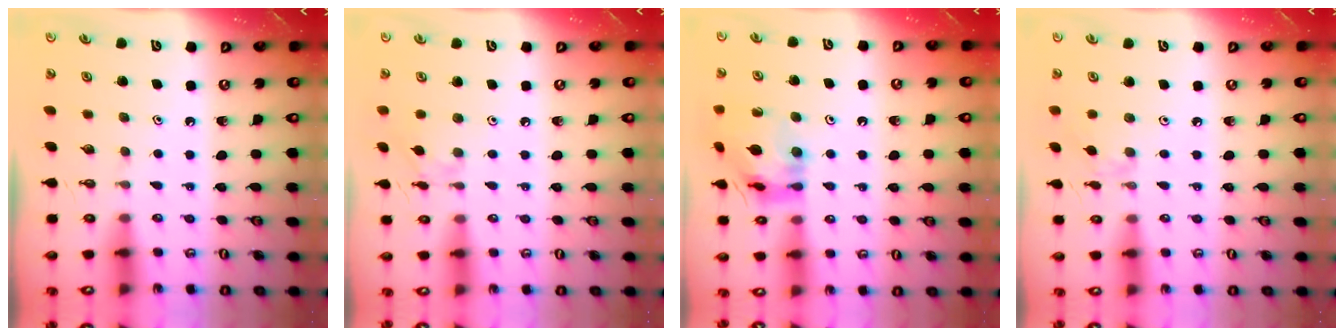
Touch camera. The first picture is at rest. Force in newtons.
{"total": 4.2, "press": 4.2, "slide": 0.4}
{"total": 13.0, "press": 12.9, "slide": 1.4}
{"total": 1.3, "press": 1.3, "slide": 0.4}